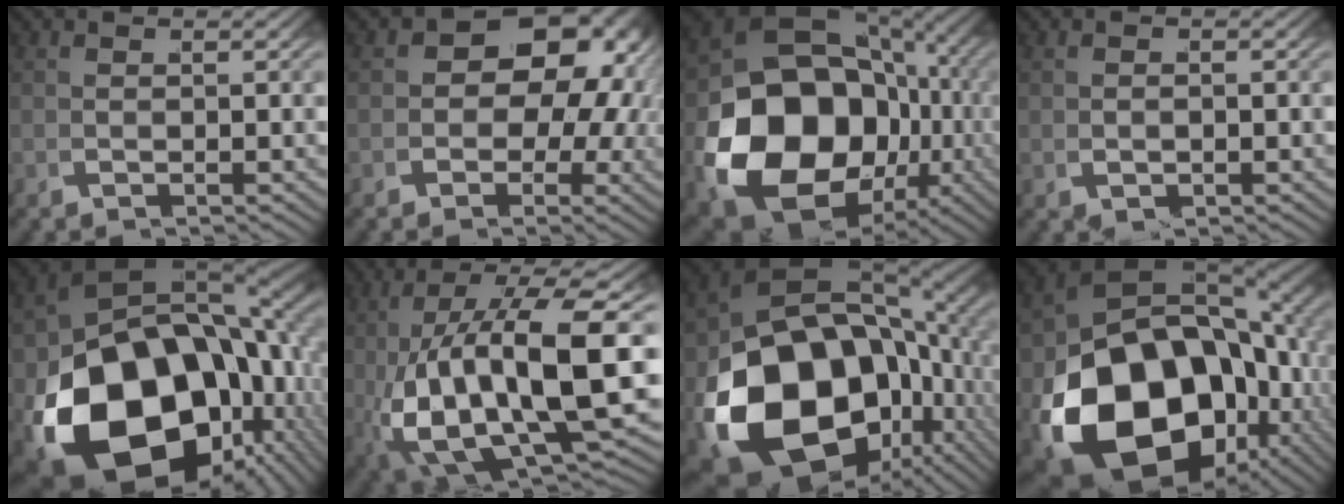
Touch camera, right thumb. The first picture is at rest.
{"total": 11.3, "force": [1.8, 8.1, 7.6], "torque": [-0.114, -0.006, 0.024]}
{"total": 22.5, "force": [-2.1, 15.6, 16.1], "torque": [-0.322, -0.057, -0.008]}
{"total": 1.2, "force": [0.1, 0.9, 0.7], "torque": [-0.015, -0.002, 0.006]}
{"total": 27.5, "force": [-4.0, 17.9, 20.6], "torque": [-0.378, -0.084, -0.024]}
{"total": 21.3, "force": [-3.0, 12.9, 16.6], "torque": [-0.345, -0.064, -0.001]}
{"total": 26.2, "force": [-3.7, 17.7, 19.0], "torque": [-0.376, -0.085, -0.017]}
{"total": 26.7, "force": [-3.9, 17.5, 19.8], "torque": [-0.379, -0.090, -0.016]}